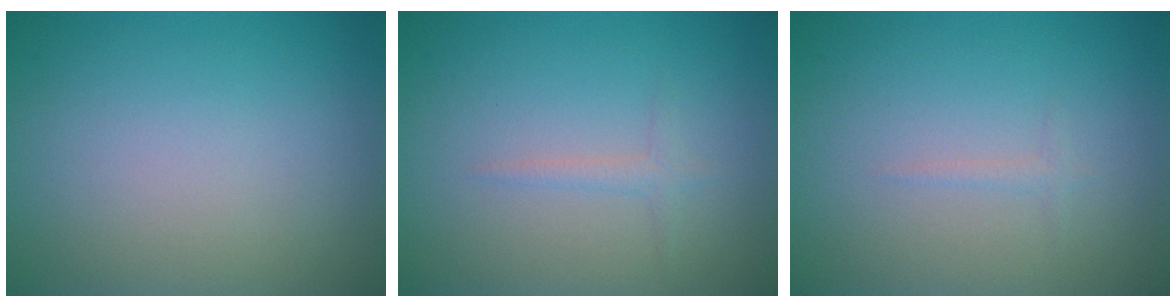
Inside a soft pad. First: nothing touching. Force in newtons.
{"total": 1.3, "press": 1.3, "slide": 0.0}
{"total": 0.6, "press": 0.6, "slide": 0.0}